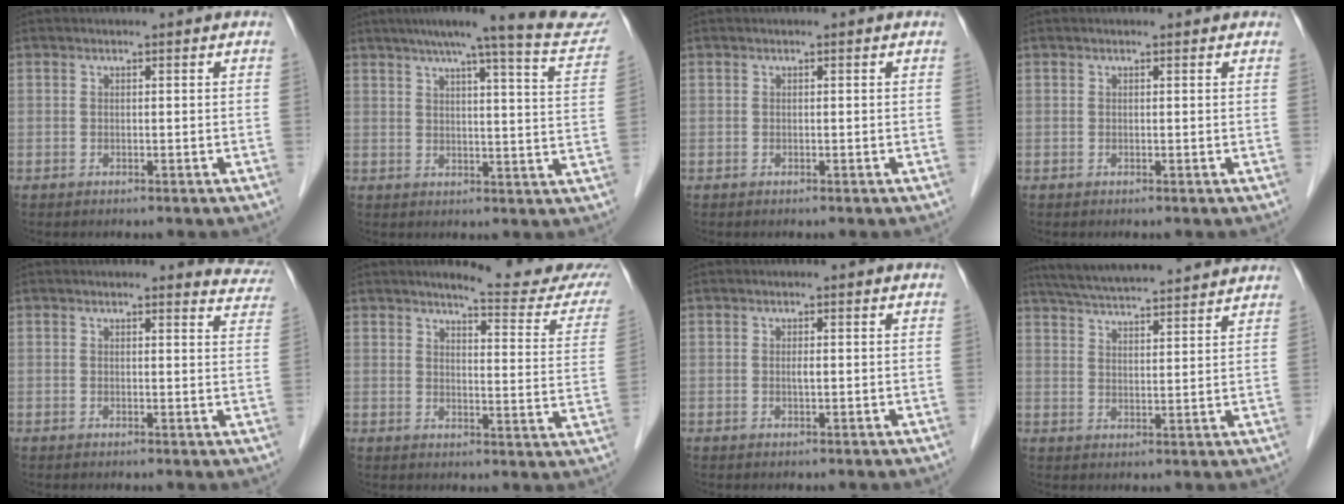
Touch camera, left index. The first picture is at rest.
{"total": 17.8, "force": [15.3, 0.8, 9.1], "torque": [-0.118, -0.013, 0.173]}
{"total": 0.0}
{"total": 0.9, "force": [0.8, 0.3, 0.4], "torque": [-0.011, 0.009, 0.007]}
{"total": 5.6, "force": [5.4, 1.3, 0.5], "torque": [0.015, -0.025, 0.027]}
{"total": 14.0, "force": [13.0, 0.4, 5.2], "torque": [-0.057, -0.061, 0.136]}
{"total": 0.8, "force": [0.0, 0.1, 0.8], "torque": [-0.016, -0.001, 0.000]}
{"total": 16.9, "force": [15.4, 1.1, 6.8], "torque": [-0.120, 0.040, 0.221]}